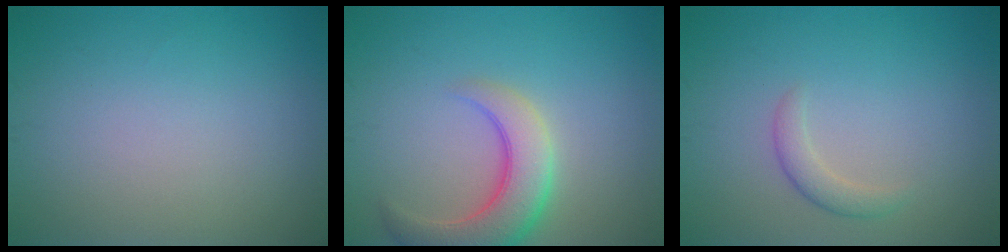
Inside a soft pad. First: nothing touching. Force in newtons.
{"total": 5.7, "press": 5.6, "slide": 0.7}
{"total": 1.6, "press": 1.6, "slide": 0.1}